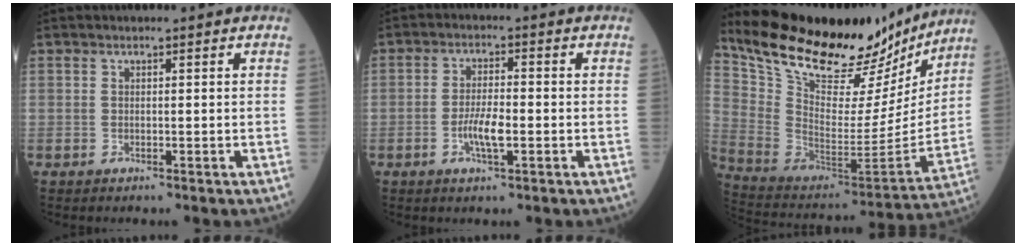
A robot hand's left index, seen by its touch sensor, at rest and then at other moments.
{"total": 4.3, "force": [-1.5, 0.9, 4.0], "torque": [-0.078, -0.004, -0.028]}
{"total": 26.9, "force": [23.1, 7.5, 11.5], "torque": [-0.193, -0.035, 0.351]}